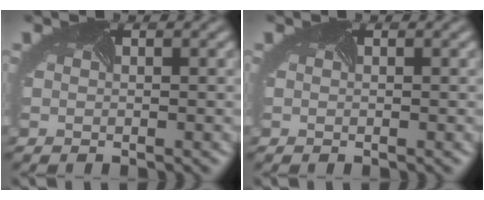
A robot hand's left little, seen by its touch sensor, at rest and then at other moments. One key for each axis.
{"total": 0.0}